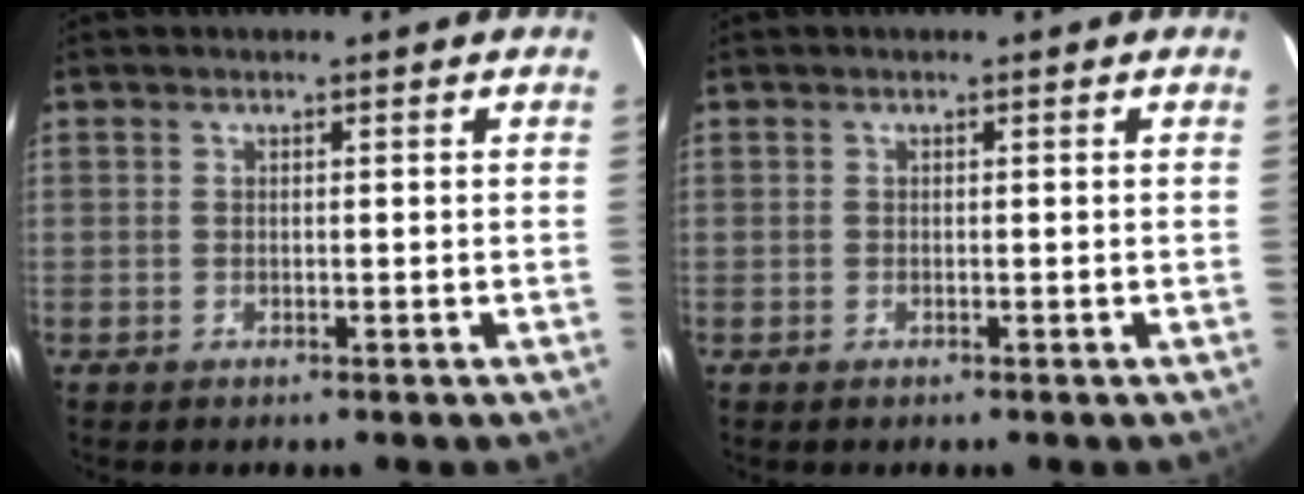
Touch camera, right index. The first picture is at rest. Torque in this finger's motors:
{"motor_torque": [-0.05, -0.04, -0.01, 0.00]}